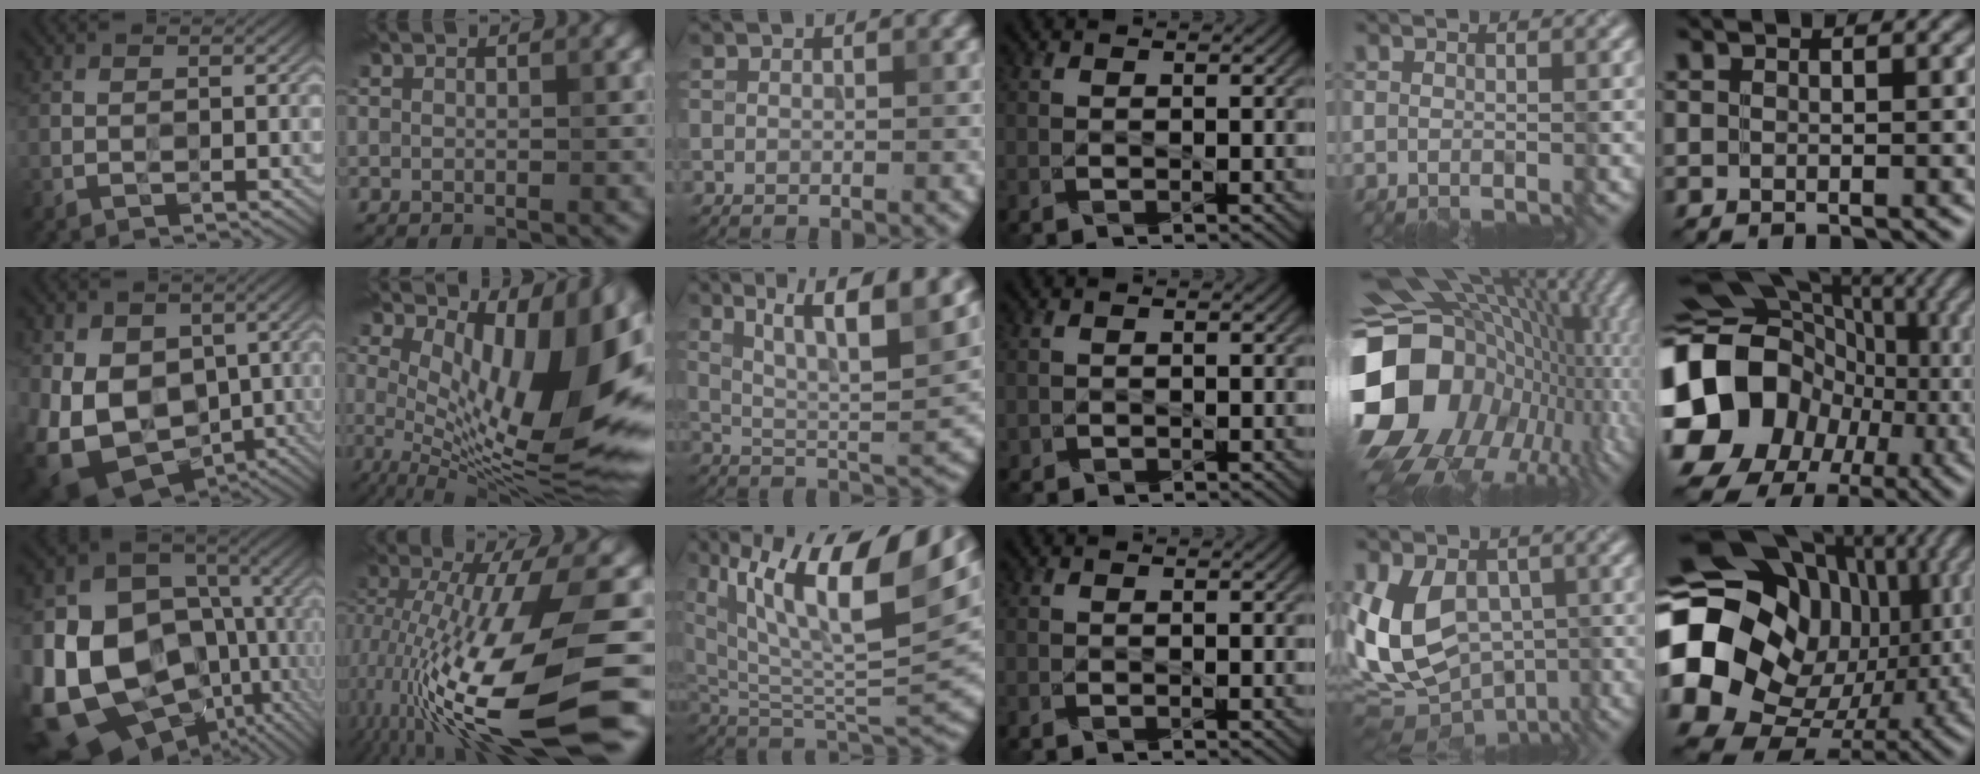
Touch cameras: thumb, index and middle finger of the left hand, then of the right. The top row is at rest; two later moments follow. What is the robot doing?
{"motion": "wipe", "object": "plastic plate"}